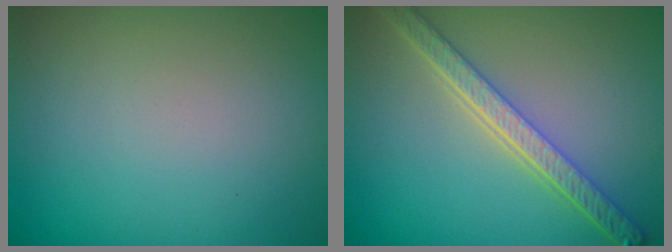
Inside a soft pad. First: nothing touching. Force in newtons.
{"total": 5.1, "press": 4.0, "slide": 3.1}